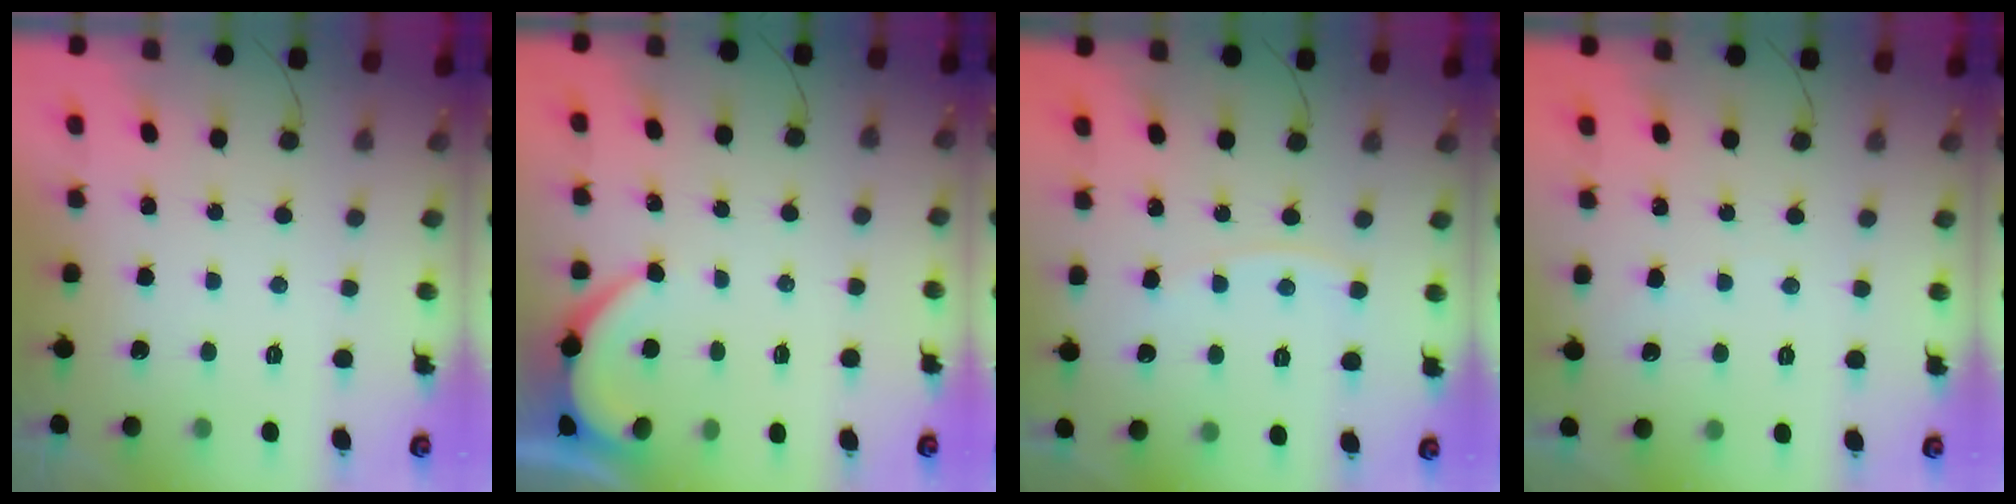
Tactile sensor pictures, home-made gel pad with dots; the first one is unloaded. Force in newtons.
{"total": 2.6, "press": 2.6, "slide": 0.3}
{"total": 4.3, "press": 4.3, "slide": 0.5}
{"total": 1.9, "press": 1.8, "slide": 0.2}